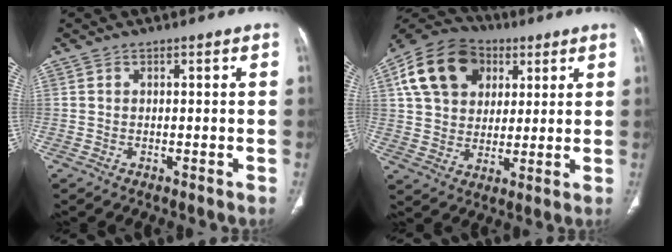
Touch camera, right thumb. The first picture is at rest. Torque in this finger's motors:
{"motor_torque": [0.45, 3.42, 0.77, -0.28, 0.17]}